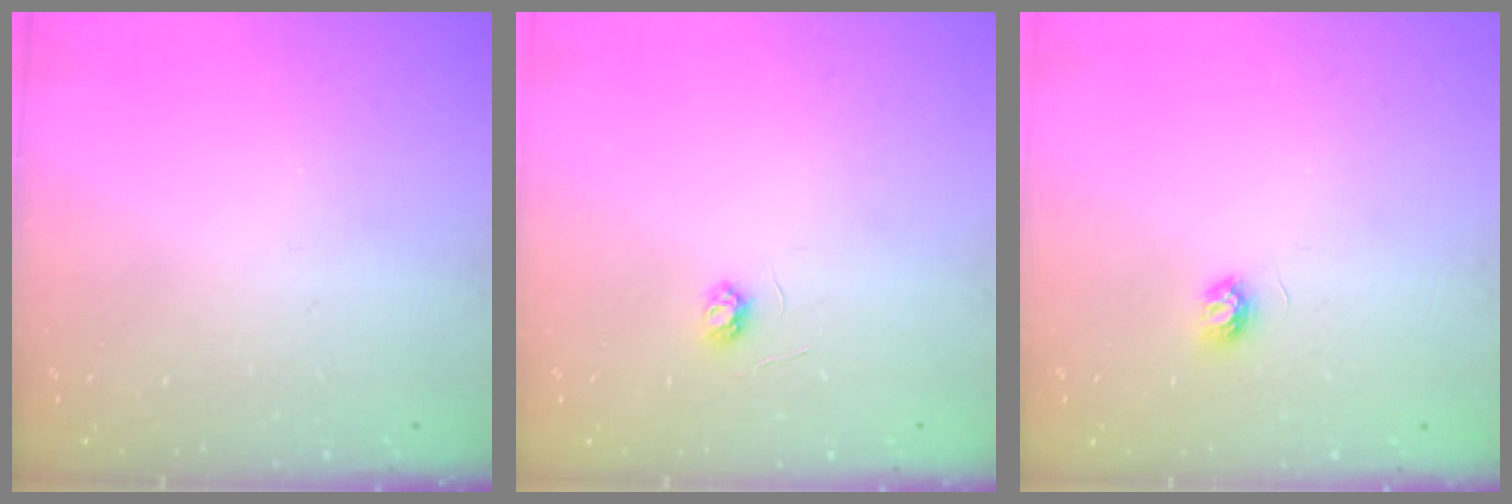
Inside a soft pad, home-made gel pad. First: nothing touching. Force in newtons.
{"total": 3.1, "press": 3.1, "slide": 0.4}
{"total": 3.4, "press": 3.4, "slide": 0.4}